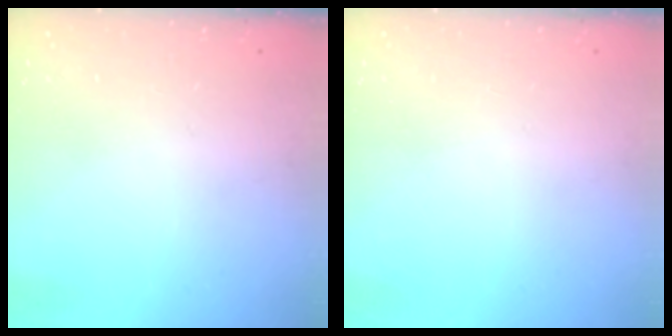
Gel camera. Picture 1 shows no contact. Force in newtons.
{"total": 0.0}